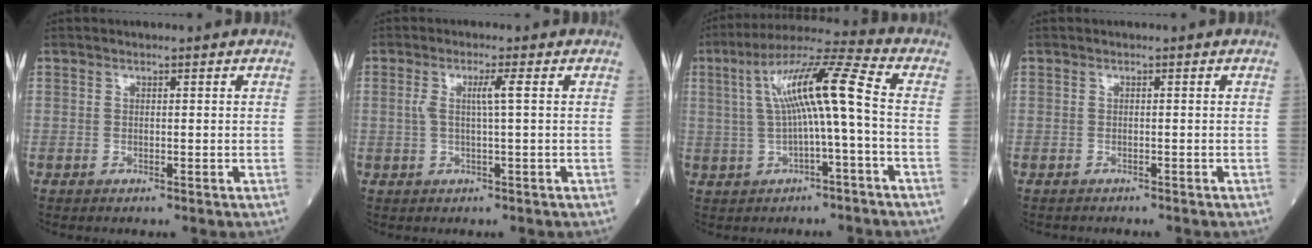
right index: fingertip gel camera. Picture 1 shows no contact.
{"total": 2.6, "force": [0.5, -0.4, 2.6], "torque": [-0.053, 0.004, 0.010]}
{"total": 11.2, "force": [0.5, 0.2, 11.2], "torque": [-0.199, 0.032, 0.008]}
{"total": 1.8, "force": [-1.7, 0.6, 0.4], "torque": [-0.008, -0.001, -0.022]}